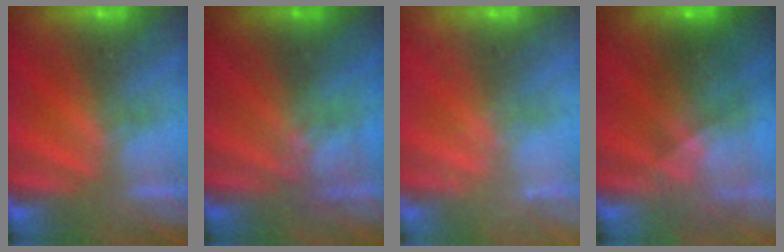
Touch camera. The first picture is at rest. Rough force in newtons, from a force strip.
{"total": 2.4}
{"total": 2.3}
{"total": 5.8}